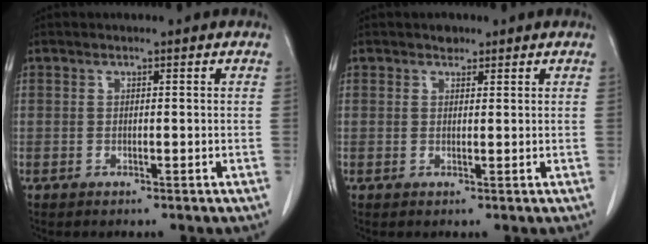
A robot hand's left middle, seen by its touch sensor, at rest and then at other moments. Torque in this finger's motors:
{"motor_torque": [0.31, -0.26, -0.02, 0.00]}